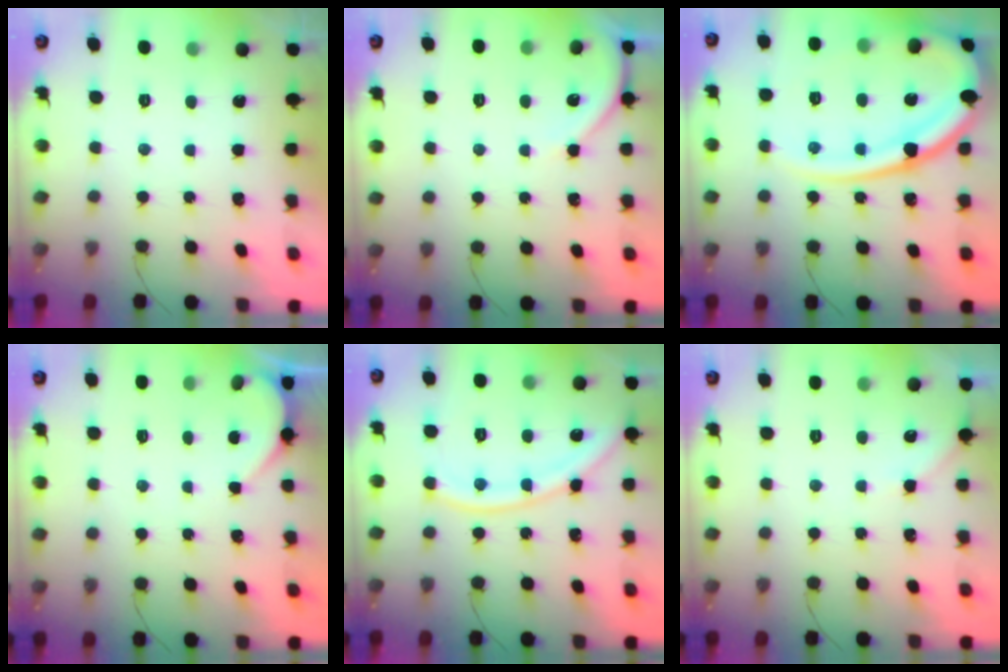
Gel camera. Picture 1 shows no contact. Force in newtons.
{"total": 5.5, "press": 5.5, "slide": 0.8}
{"total": 19.4, "press": 19.3, "slide": 2.0}
{"total": 1.9, "press": 1.9, "slide": 0.1}
{"total": 11.9, "press": 11.8, "slide": 1.4}
{"total": 2.7, "press": 2.6, "slide": 0.5}